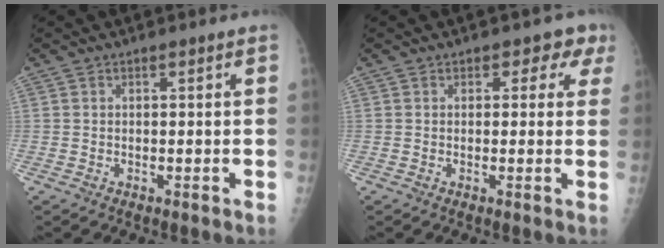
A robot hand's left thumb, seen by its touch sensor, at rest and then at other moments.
{"total": 3.4, "force": [1.7, 2.5, 1.6], "torque": [0.018, -0.002, 0.011]}